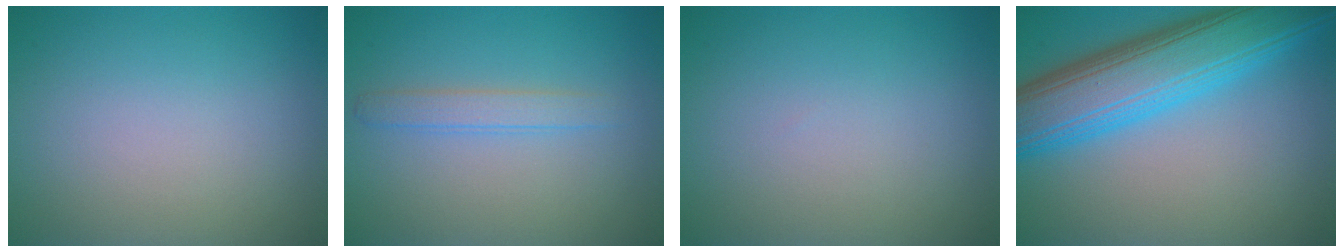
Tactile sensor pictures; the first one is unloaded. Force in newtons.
{"total": 1.8, "press": 1.8, "slide": 0.0}
{"total": 0.0}
{"total": 9.6, "press": 9.6, "slide": 0.3}